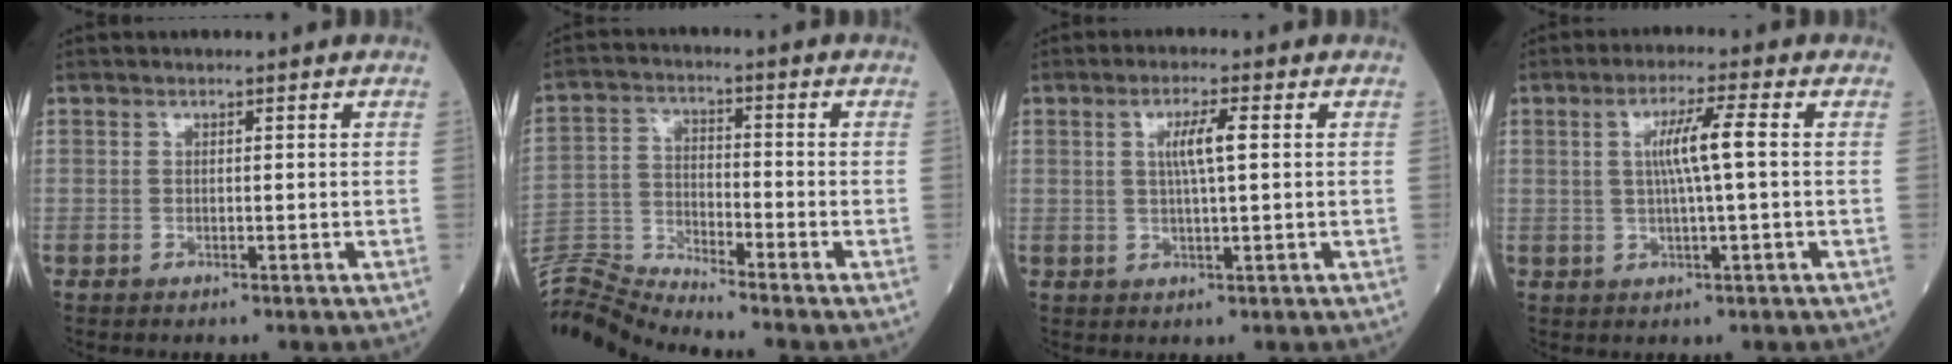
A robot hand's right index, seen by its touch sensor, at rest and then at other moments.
{"total": 9.6, "force": [-9.2, -2.7, 0.2], "torque": [-0.013, 0.013, -0.178]}
{"total": 4.4, "force": [0.9, 0.1, 4.3], "torque": [-0.079, 0.001, 0.016]}
{"total": 5.8, "force": [0.7, -0.4, 5.7], "torque": [-0.106, 0.005, 0.014]}